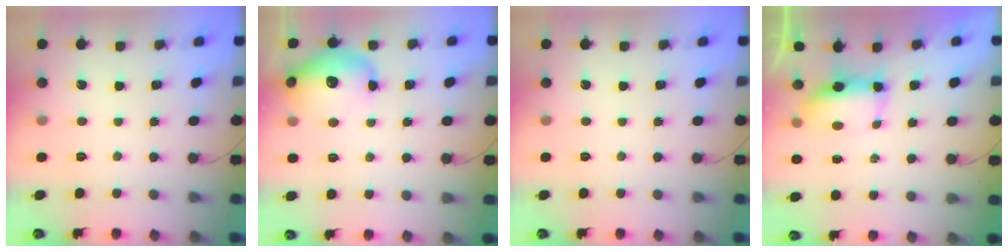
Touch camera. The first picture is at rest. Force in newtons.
{"total": 17.5, "press": 16.8, "slide": 4.8}
{"total": 0.0}
{"total": 6.8, "press": 6.8, "slide": 0.7}